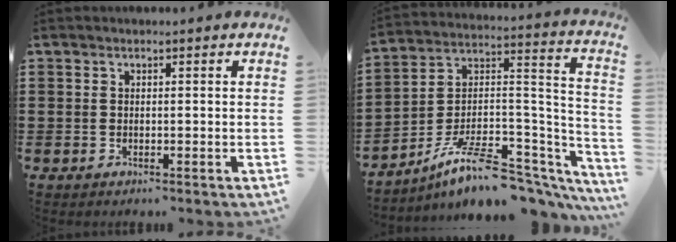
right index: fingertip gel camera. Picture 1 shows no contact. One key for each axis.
{"total": 10.9, "fx": -7.7, "fy": 3.8, "fz": 6.7, "tx": -0.123, "ty": 0.019, "tz": -0.144}